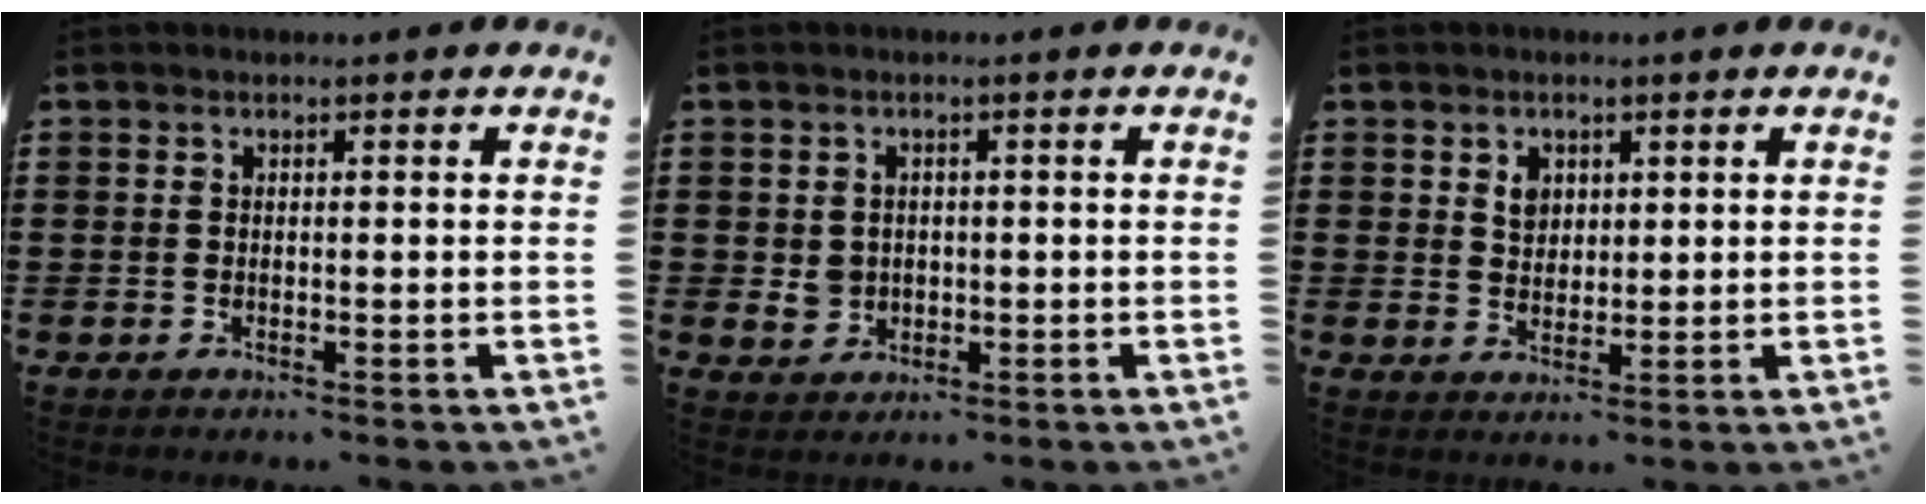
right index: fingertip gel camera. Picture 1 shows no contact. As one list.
[{"total": 2.6, "force": [-0.2, 2.3, 1.0], "torque": [-0.027, 0.007, -0.006]}, {"total": 2.8, "force": [1.3, 2.2, 1.2], "torque": [-0.024, 0.006, 0.021]}]